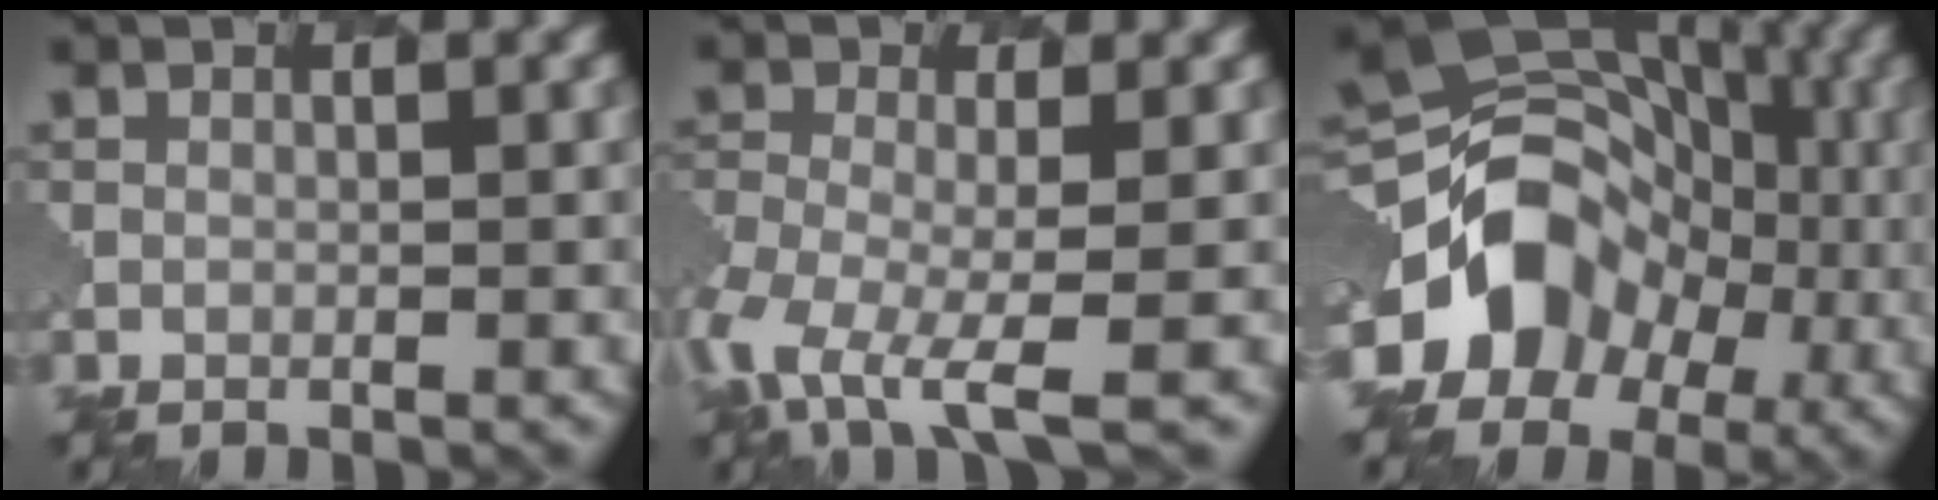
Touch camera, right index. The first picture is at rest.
{"total": 6.1, "force": [-2.8, 2.4, 4.8], "torque": [-0.100, -0.009, -0.067]}
{"total": 12.2, "force": [-4.0, 10.1, 5.6], "torque": [-0.083, 0.003, -0.083]}